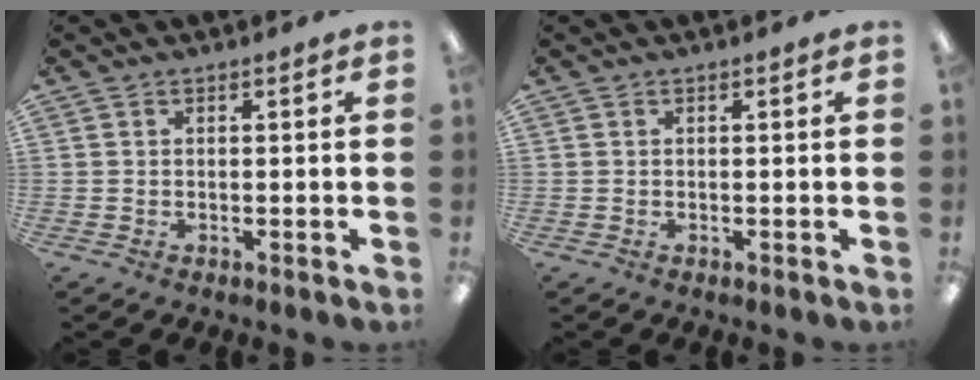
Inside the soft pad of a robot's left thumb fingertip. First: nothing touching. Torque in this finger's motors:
{"motor_torque": [-0.11, -0.04, 0.00, 0.00, 0.00]}